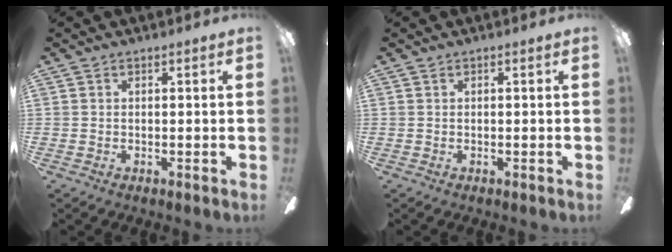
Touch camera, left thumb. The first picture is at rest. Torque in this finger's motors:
{"motor_torque": [0.00, 0.00, 0.06, -0.04, 0.00]}